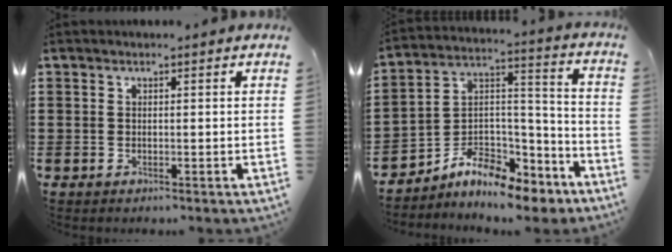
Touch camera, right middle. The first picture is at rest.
{"total": 8.8, "force": [-7.8, 2.3, 3.1], "torque": [-0.059, 0.013, -0.156]}